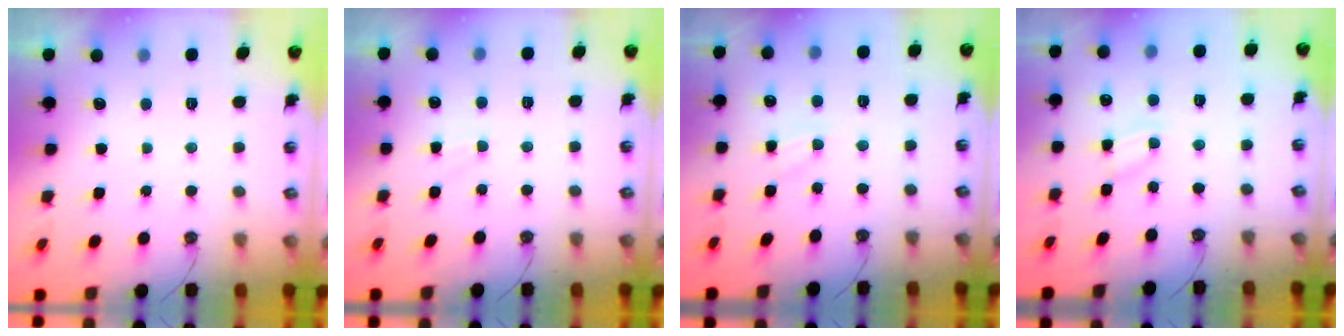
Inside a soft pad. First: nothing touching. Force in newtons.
{"total": 2.9, "press": 2.9, "slide": 0.5}
{"total": 1.6, "press": 1.6, "slide": 0.2}
{"total": 2.7, "press": 2.7, "slide": 0.3}